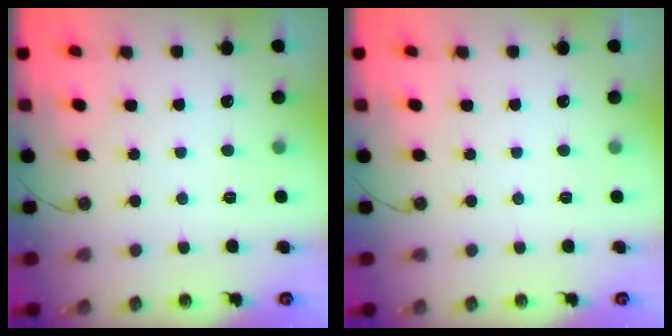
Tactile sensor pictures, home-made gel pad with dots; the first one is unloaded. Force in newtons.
{"total": 0.0}